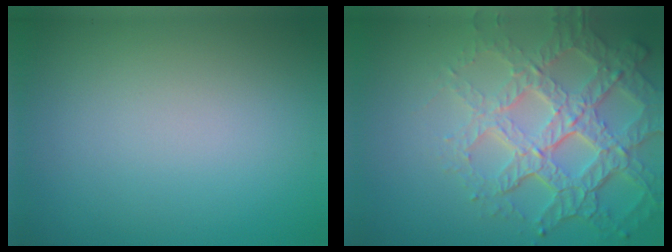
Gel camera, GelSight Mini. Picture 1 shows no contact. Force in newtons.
{"total": 7.4, "press": 5.3, "slide": 5.2}